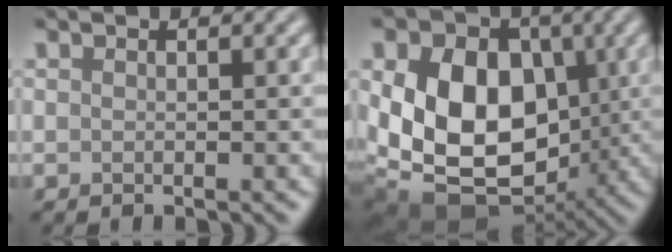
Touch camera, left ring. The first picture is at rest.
{"total": 14.7, "force": [-0.2, 10.7, 10.1], "torque": [-0.148, -0.001, -0.016]}